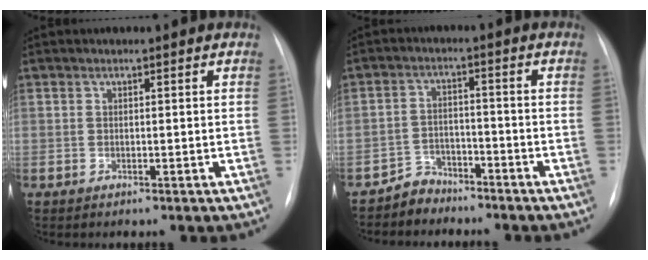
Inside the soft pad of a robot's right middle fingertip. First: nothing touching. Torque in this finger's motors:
{"motor_torque": [0.11, -0.40, 0.11, 0.01]}